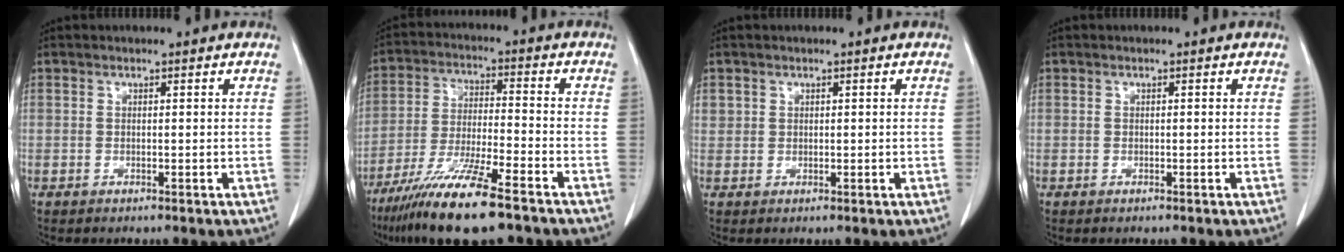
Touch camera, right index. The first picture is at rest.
{"total": 14.0, "force": [-9.8, 1.0, 9.9], "torque": [-0.195, -0.041, -0.176]}
{"total": 1.3, "force": [0.6, 1.2, 0.1], "torque": [0.010, 0.006, 0.010]}
{"total": 0.0}